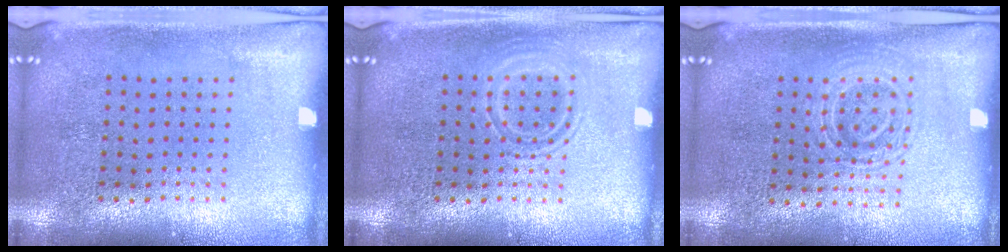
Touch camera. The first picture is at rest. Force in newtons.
{"total": 1.9, "press": 1.9, "slide": 0.3}
{"total": 1.4, "press": 1.3, "slide": 0.4}